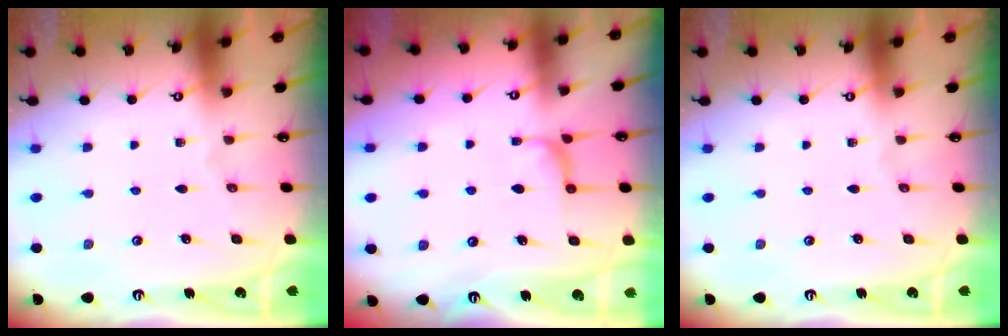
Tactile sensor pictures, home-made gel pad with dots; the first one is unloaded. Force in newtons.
{"total": 2.9, "press": 2.7, "slide": 0.9}
{"total": 0.0}